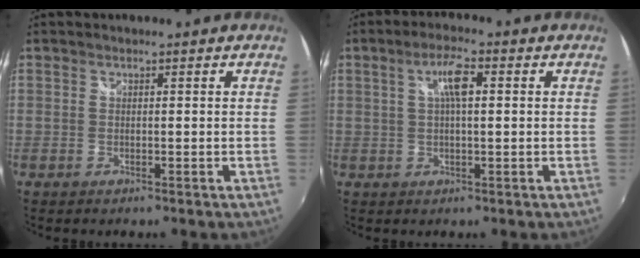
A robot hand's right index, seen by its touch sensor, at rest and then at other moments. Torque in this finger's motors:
{"motor_torque": [0.77, 0.24, 0.40, 0.09]}